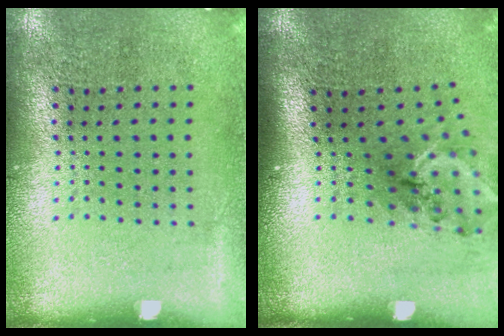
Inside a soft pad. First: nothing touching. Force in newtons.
{"total": 1.4, "press": 1.1, "slide": 0.9}